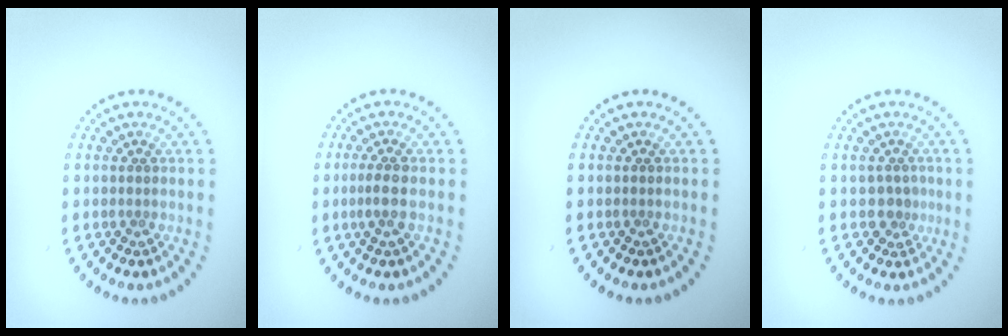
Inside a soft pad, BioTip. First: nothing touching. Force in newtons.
{"total": 1.6, "press": 1.4, "slide": 0.7}
{"total": 0.0}
{"total": 1.7, "press": 1.3, "slide": 1.2}